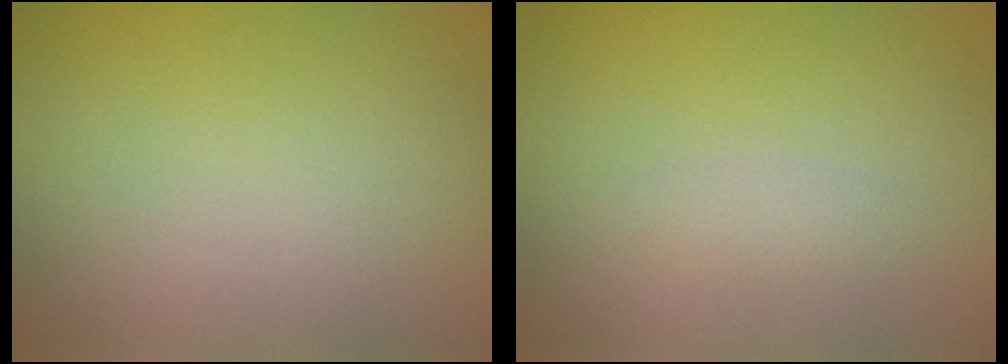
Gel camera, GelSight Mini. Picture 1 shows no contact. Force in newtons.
{"total": 1.0, "press": 1.0, "slide": 0.1}